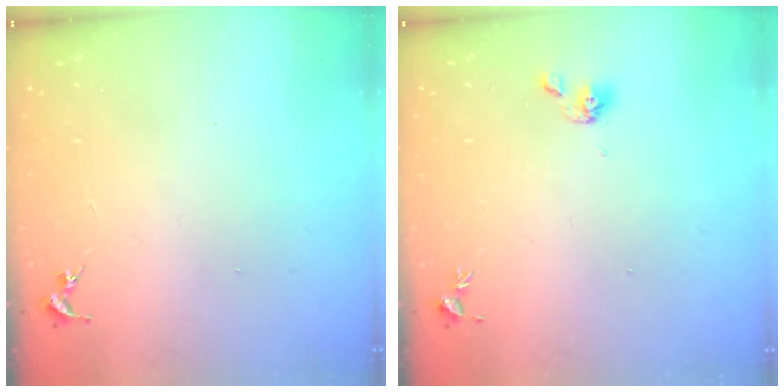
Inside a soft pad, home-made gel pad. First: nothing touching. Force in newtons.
{"total": 5.2, "press": 4.6, "slide": 2.3}